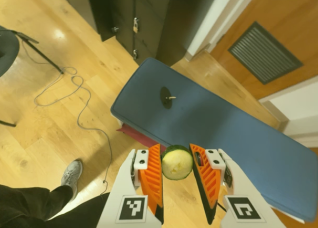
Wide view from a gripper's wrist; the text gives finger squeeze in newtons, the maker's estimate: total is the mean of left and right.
{"total": 8.6, "left": 8.8, "right": 8.4}